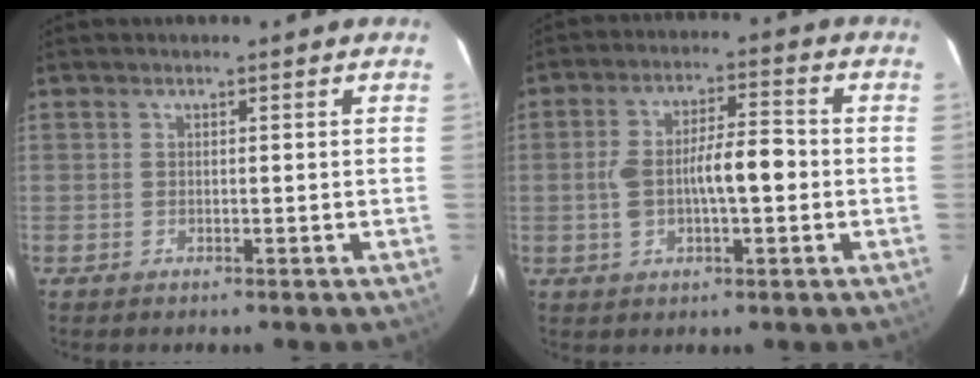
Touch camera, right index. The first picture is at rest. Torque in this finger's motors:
{"motor_torque": [1.00, 0.01, 0.24, 0.10]}